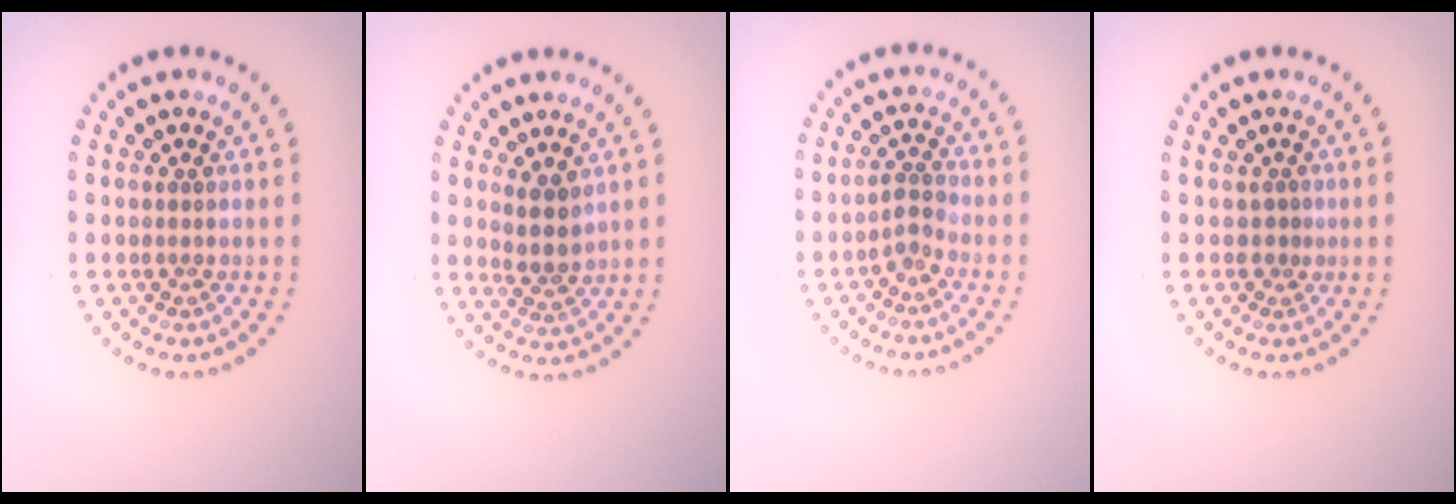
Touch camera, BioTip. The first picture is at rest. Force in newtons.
{"total": 2.3, "press": 1.9, "slide": 1.3}
{"total": 1.5, "press": 1.2, "slide": 1.0}
{"total": 0.8, "press": 0.4, "slide": 0.7}